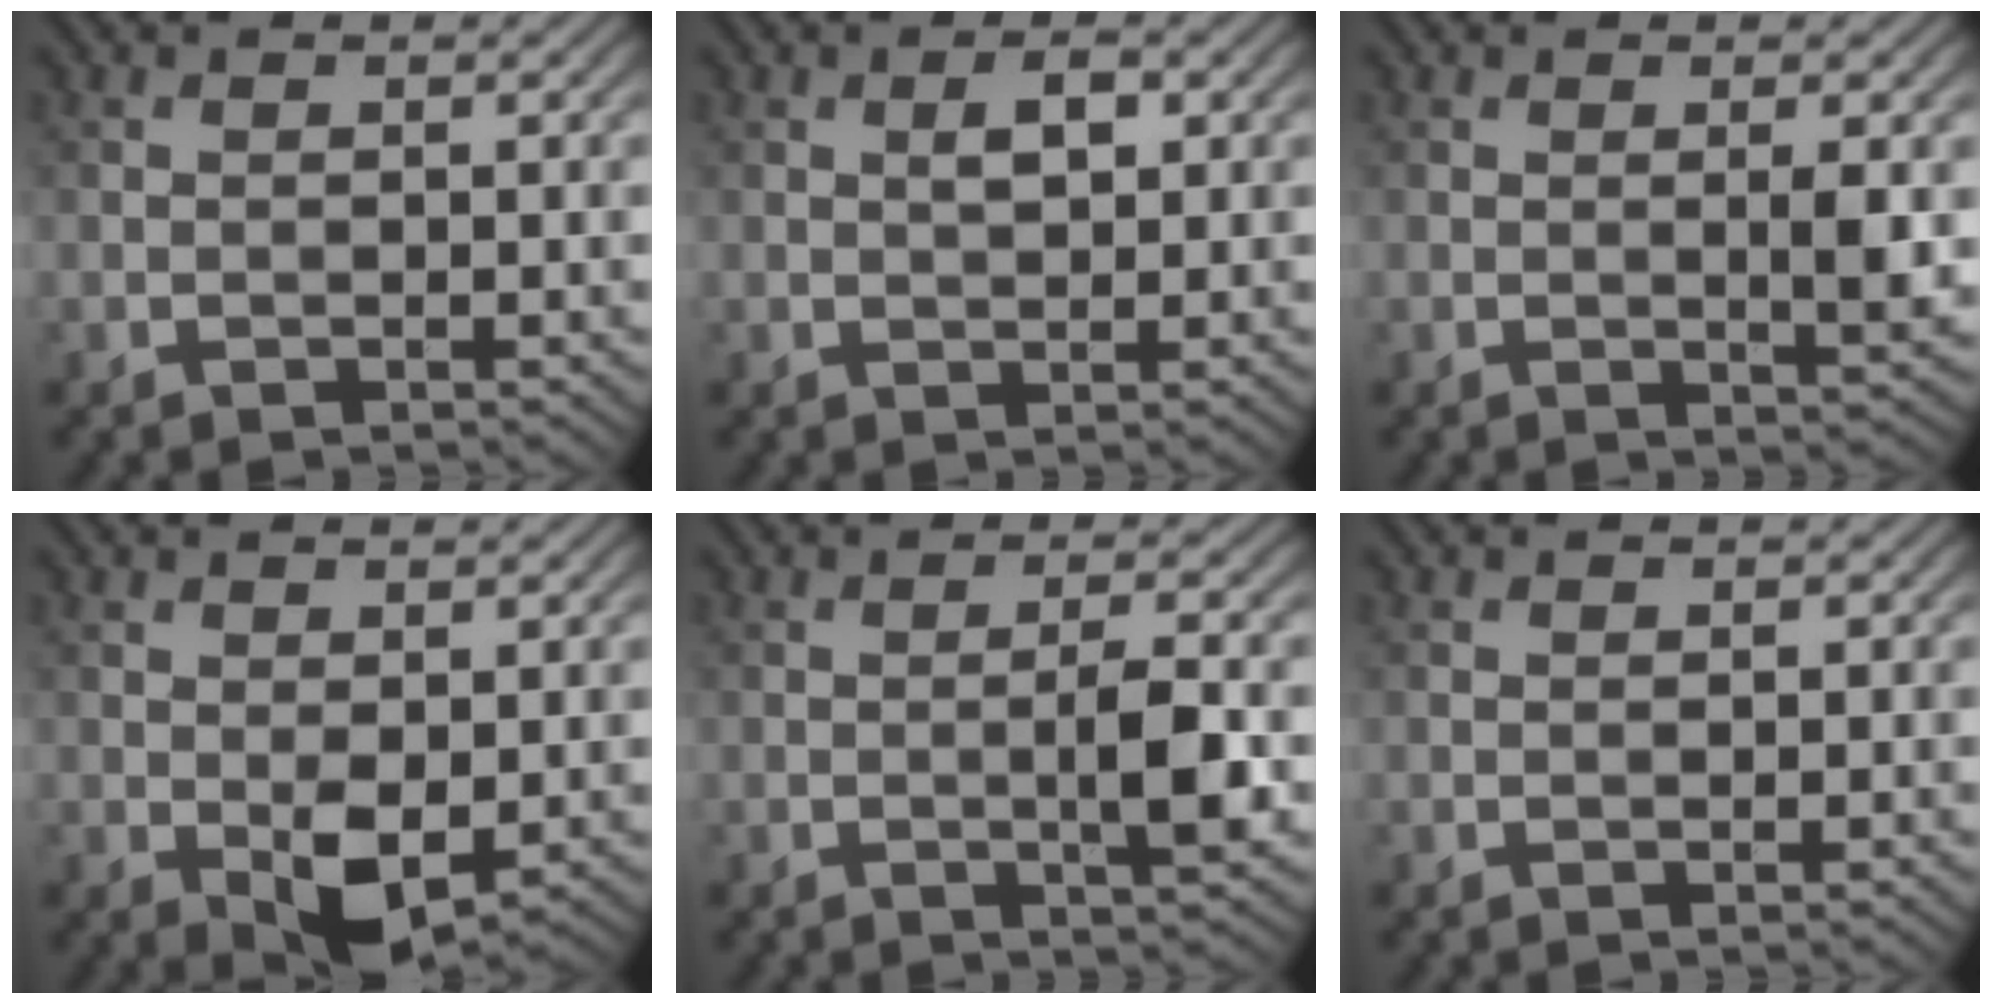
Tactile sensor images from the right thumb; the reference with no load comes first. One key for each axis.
{"total": 2.3, "fx": 0.6, "fy": 1.1, "fz": 1.9, "tx": -0.032, "ty": 0.000, "tz": 0.010}
{"total": 2.6, "fx": 0.3, "fy": 0.2, "fz": 2.5, "tx": -0.046, "ty": -0.002, "tz": 0.005}
{"total": 4.5, "fx": -0.7, "fy": 2.5, "fz": 3.7, "tx": -0.068, "ty": -0.005, "tz": -0.007}
{"total": 3.8, "fx": -0.6, "fy": 0.5, "fz": 3.8, "tx": -0.065, "ty": 0.004, "tz": -0.015}
{"total": 0.0}